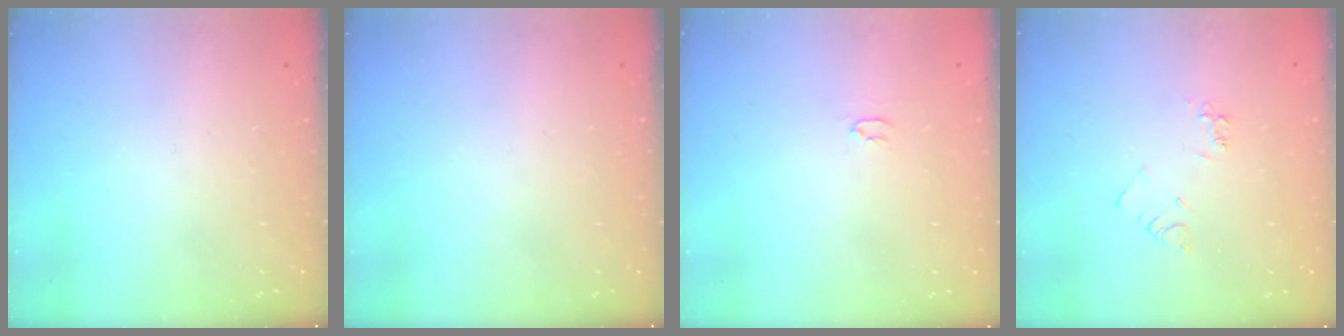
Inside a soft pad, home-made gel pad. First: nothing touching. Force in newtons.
{"total": 0.0}
{"total": 2.0, "press": 2.0, "slide": 0.3}
{"total": 4.6, "press": 4.6, "slide": 0.5}